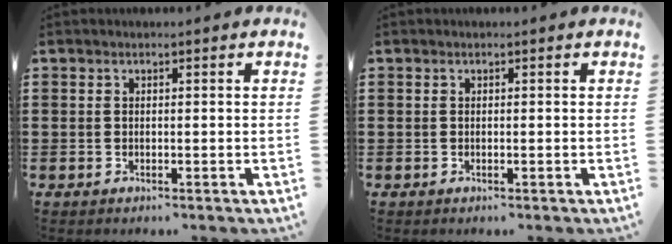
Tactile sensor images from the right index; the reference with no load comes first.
{"total": 0.0}